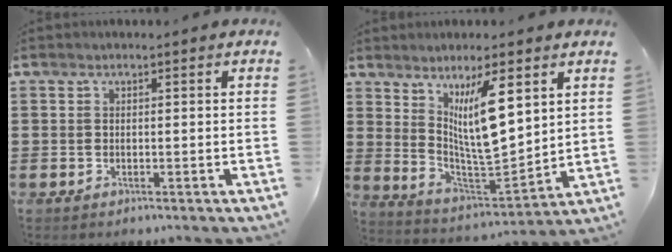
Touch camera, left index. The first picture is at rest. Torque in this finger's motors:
{"motor_torque": [1.29, -0.85, 0.81, 0.21]}